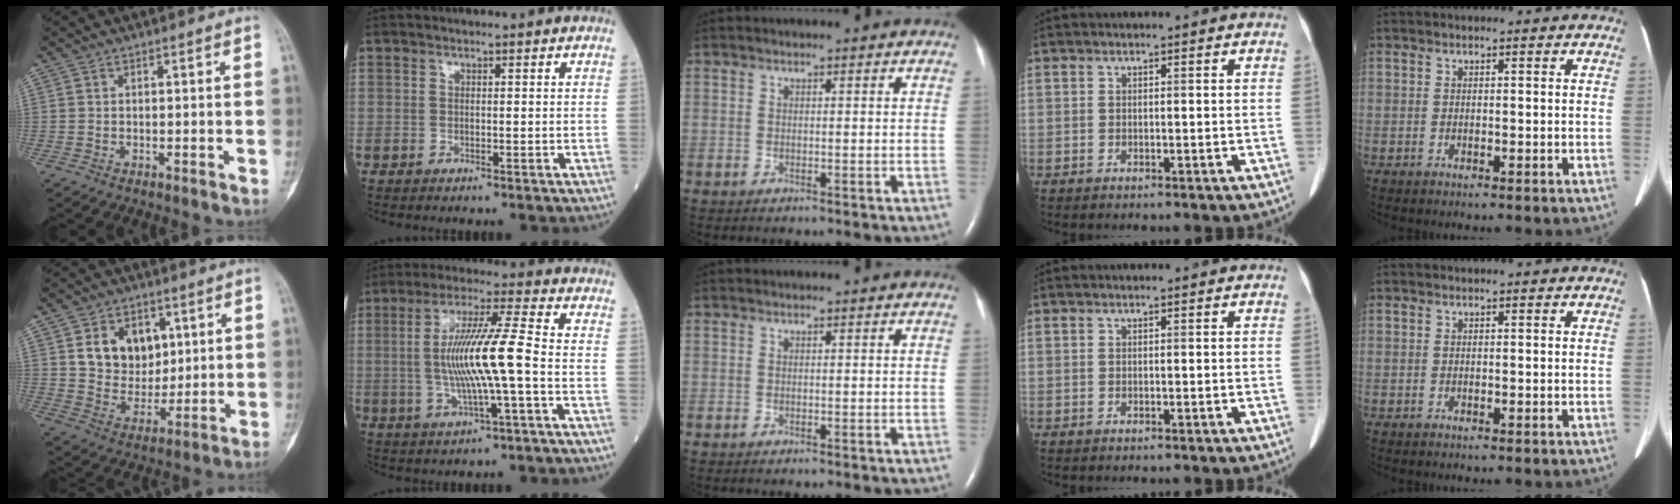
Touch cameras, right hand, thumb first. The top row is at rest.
{"thumb": {"total": 12.2, "force": [3.8, 9.3, 6.9], "torque": [-0.062, -0.019, 0.071]}, "index": {"total": 11.4, "force": [-1.2, -0.1, 11.3], "torque": [-0.218, 0.009, -0.027]}}